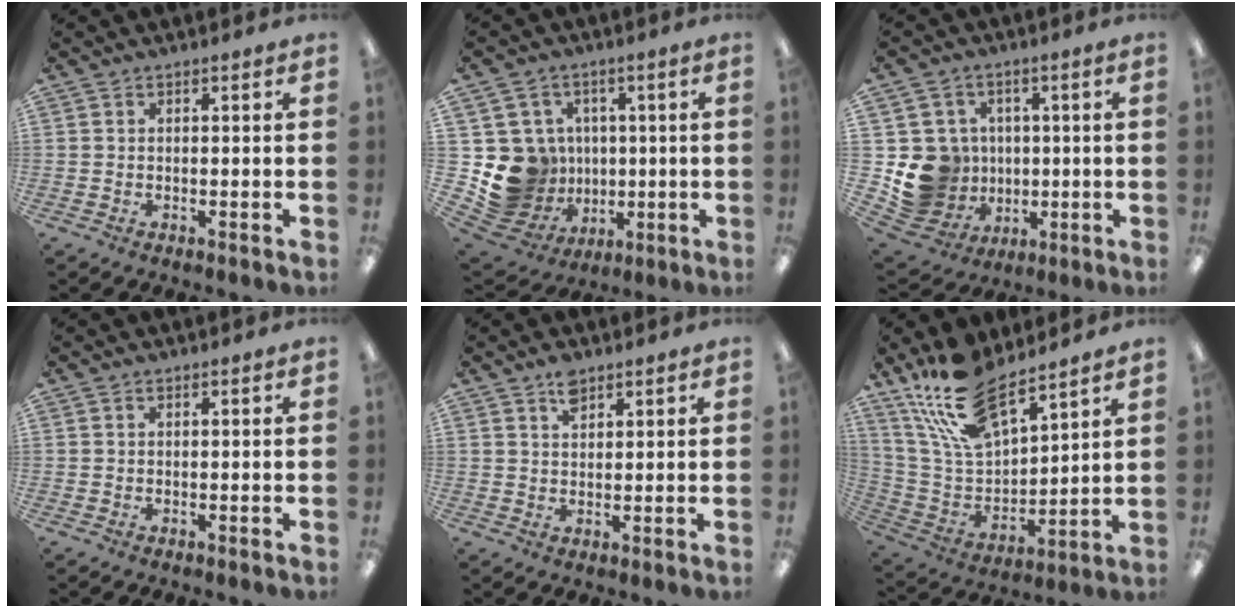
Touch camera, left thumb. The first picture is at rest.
{"total": 13.7, "force": [0.0, 13.3, 3.4], "torque": [-0.099, -0.008, 0.029]}
{"total": 12.3, "force": [-0.3, 11.9, 2.9], "torque": [-0.089, 0.005, 0.013]}
{"total": 0.0}
{"total": 3.7, "force": [2.7, 1.8, 1.8], "torque": [-0.026, -0.006, 0.047]}
{"total": 18.7, "force": [14.4, 7.4, 9.3], "torque": [-0.201, -0.074, 0.266]}